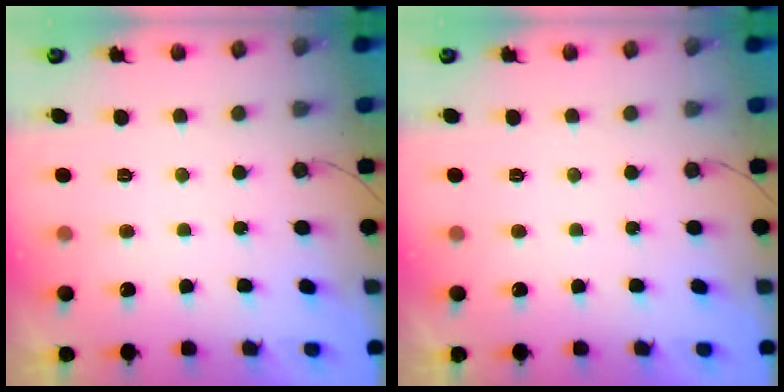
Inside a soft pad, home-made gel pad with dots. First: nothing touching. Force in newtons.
{"total": 0.0}